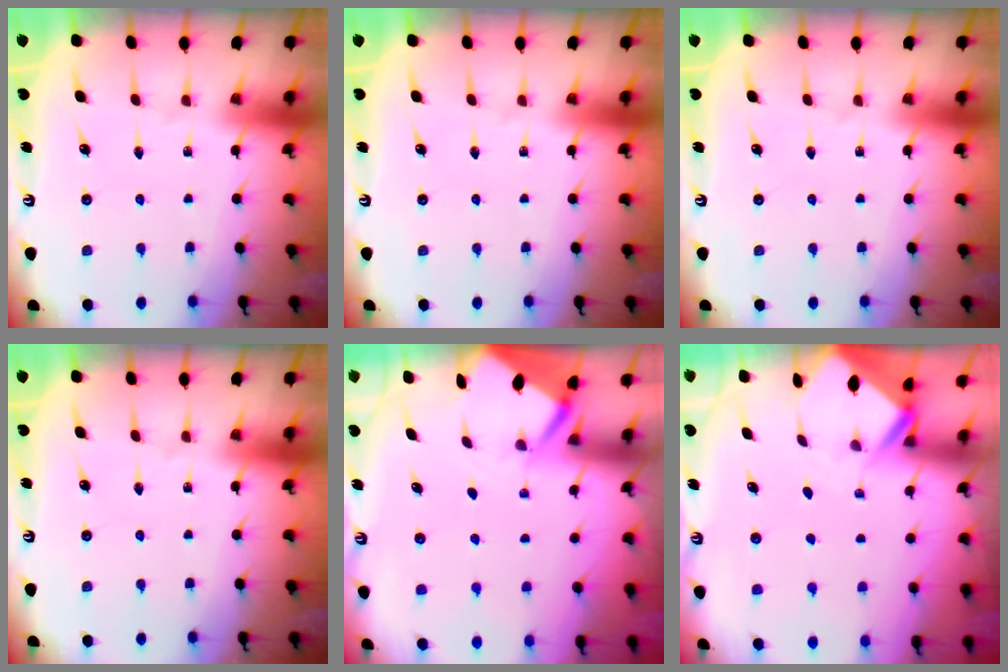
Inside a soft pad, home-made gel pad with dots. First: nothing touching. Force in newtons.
{"total": 0.0}
{"total": 0.0}
{"total": 0.0}
{"total": 2.7, "press": 2.6, "slide": 0.4}
{"total": 2.3, "press": 2.3, "slide": 0.2}